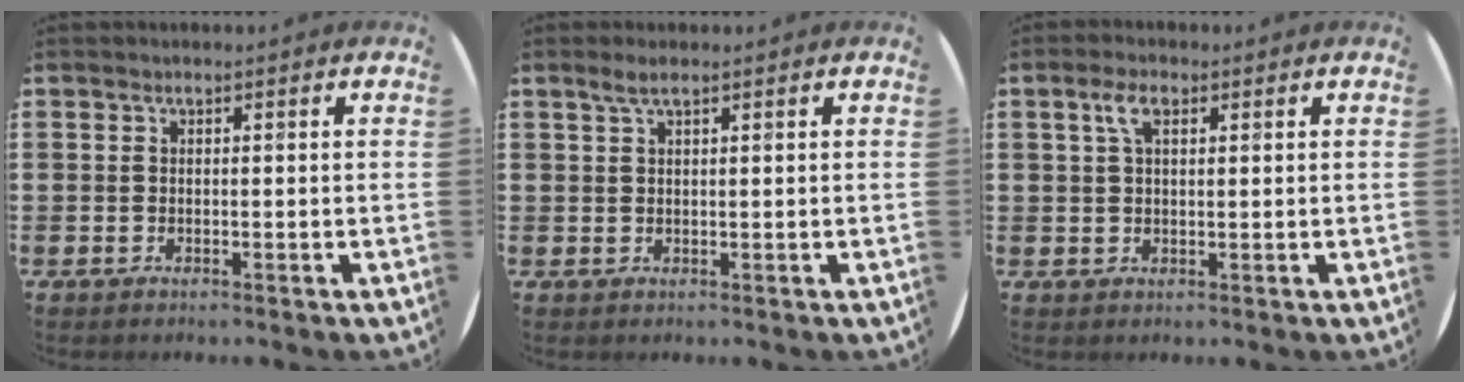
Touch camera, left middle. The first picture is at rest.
{"total": 1.7, "force": [1.2, 0.3, 1.2], "torque": [-0.024, 0.004, 0.021]}
{"total": 3.3, "force": [1.7, 1.5, 2.5], "torque": [-0.054, 0.011, 0.028]}